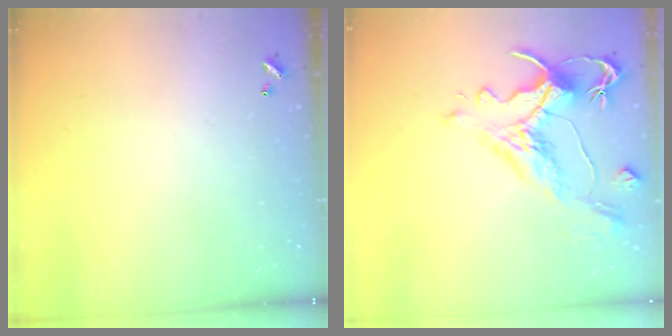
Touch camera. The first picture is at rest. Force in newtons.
{"total": 1.8, "press": 0.9, "slide": 1.5}